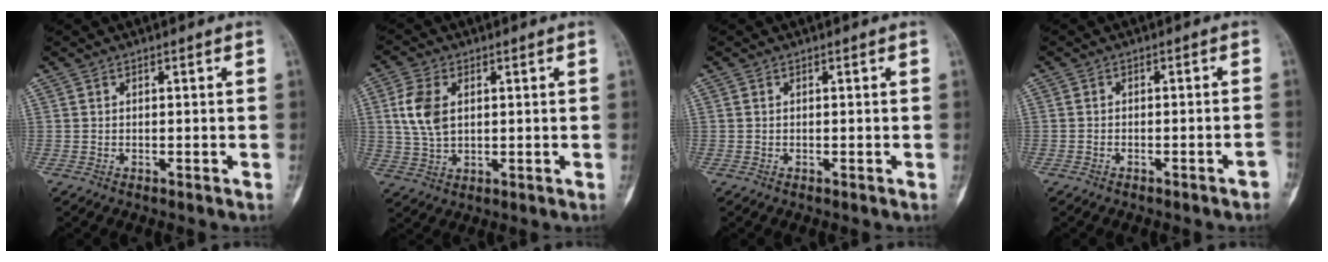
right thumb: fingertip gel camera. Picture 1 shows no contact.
{"total": 7.9, "force": [1.7, 4.9, 5.9], "torque": [-0.124, 0.000, 0.039]}
{"total": 0.0}
{"total": 2.2, "force": [-1.4, 0.2, 1.6], "torque": [-0.020, 0.016, -0.020]}